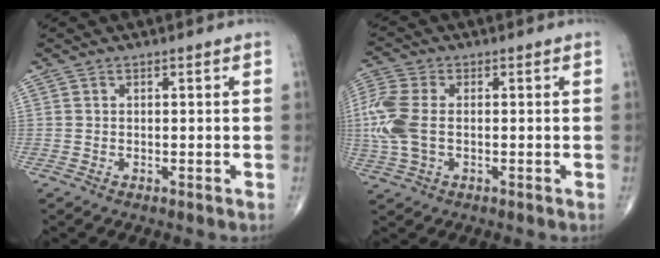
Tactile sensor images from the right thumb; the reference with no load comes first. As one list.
[{"total": 9.4, "force": [-0.2, 5.6, 7.6], "torque": [-0.209, 0.012, -0.005]}]